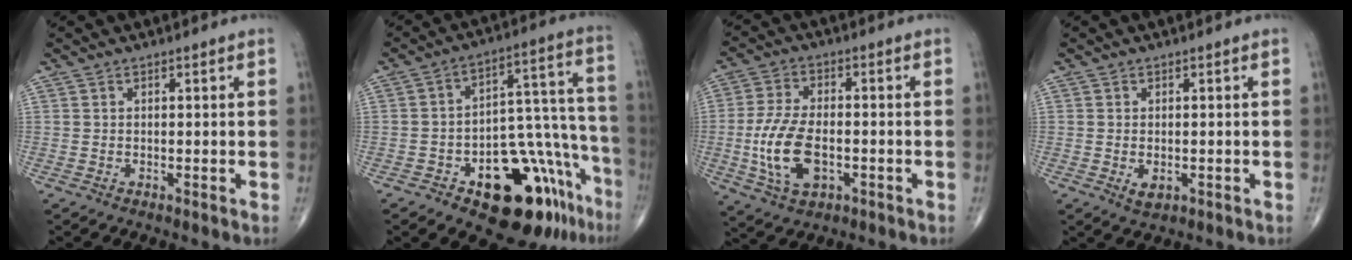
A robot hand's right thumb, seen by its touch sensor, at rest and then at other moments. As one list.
[{"total": 20.6, "force": [-11.6, 9.3, 14.3], "torque": [-0.115, 0.111, -0.157]}, {"total": 11.9, "force": [-2.5, 6.6, 9.6], "torque": [-0.194, 0.009, -0.042]}, {"total": 2.3, "force": [-0.6, 1.4, 1.7], "torque": [-0.024, -0.002, -0.004]}]